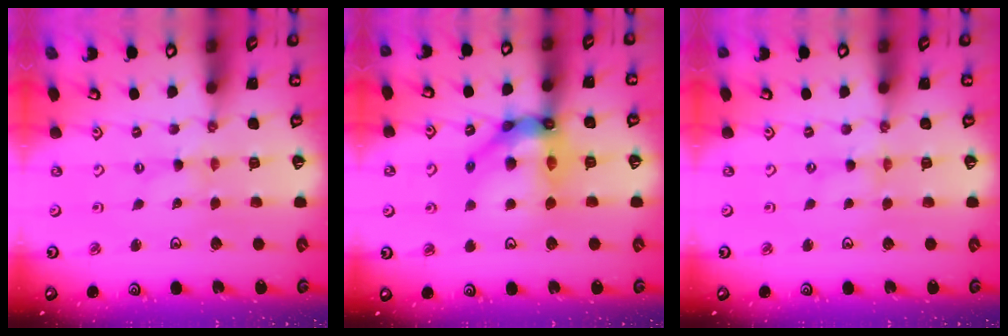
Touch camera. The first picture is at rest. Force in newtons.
{"total": 17.0, "press": 16.9, "slide": 1.8}
{"total": 0.6, "press": 0.6, "slide": 0.2}